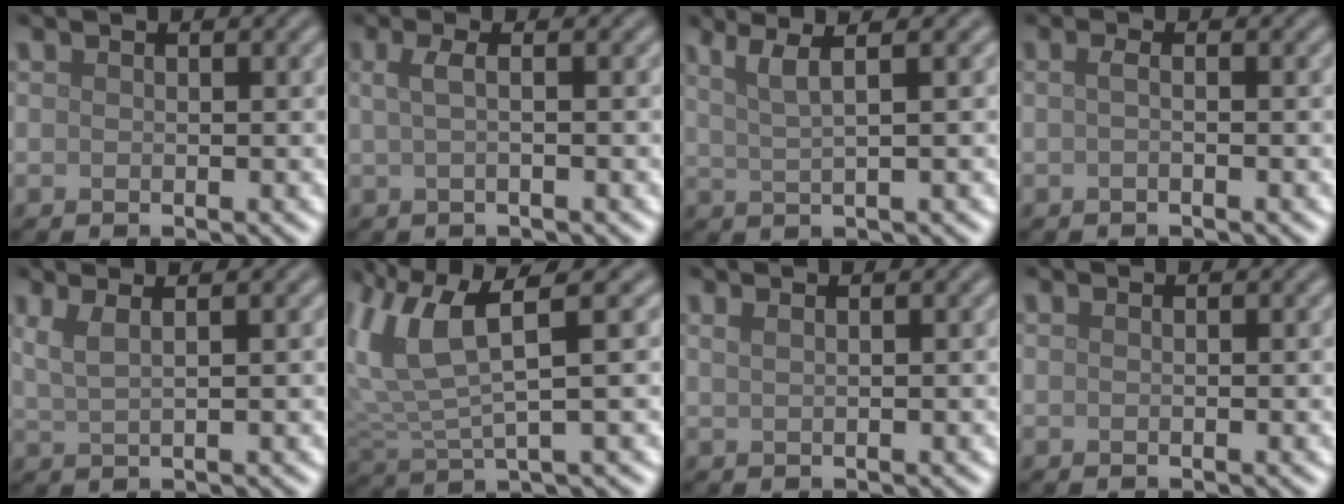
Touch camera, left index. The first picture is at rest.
{"total": 1.9, "force": [0.2, 0.6, 1.7], "torque": [-0.032, 0.004, 0.000]}
{"total": 3.4, "force": [1.9, 0.7, 2.8], "torque": [-0.039, 0.009, 0.028]}
{"total": 1.0, "force": [-0.1, 0.3, 1.0], "torque": [-0.018, -0.002, -0.005]}
{"total": 2.5, "force": [1.2, 0.8, 2.0], "torque": [-0.030, 0.004, 0.017]}
{"total": 6.3, "force": [2.9, 1.6, 5.3], "torque": [-0.128, 0.005, 0.059]}
{"total": 2.2, "force": [1.2, 1.1, 1.4], "torque": [-0.005, 0.003, -0.006]}
{"total": 0.0}